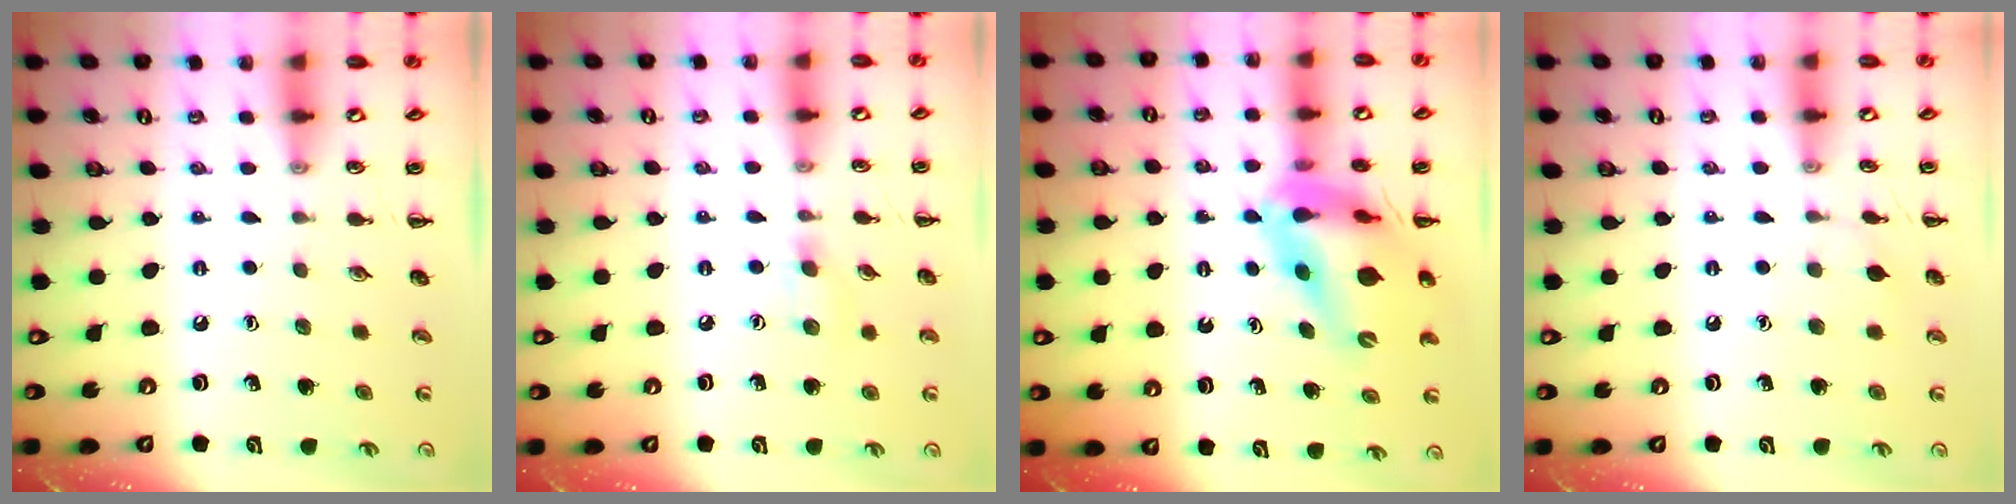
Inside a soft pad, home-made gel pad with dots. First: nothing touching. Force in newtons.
{"total": 6.4, "press": 6.1, "slide": 2.0}
{"total": 13.3, "press": 12.6, "slide": 4.0}
{"total": 4.7, "press": 4.4, "slide": 1.7}